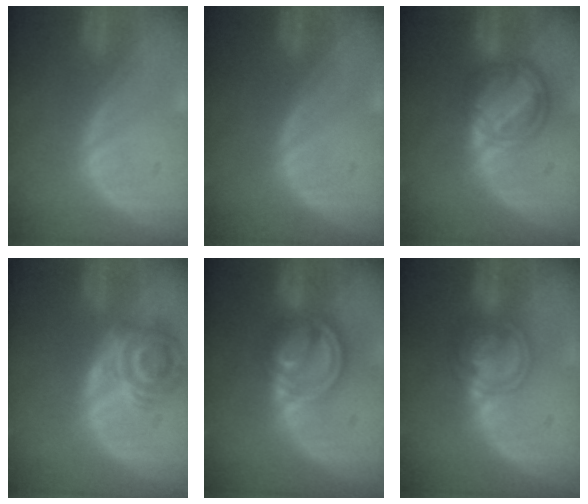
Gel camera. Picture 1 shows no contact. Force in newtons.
{"total": 0.0}
{"total": 8.4, "press": 7.1, "slide": 4.5}
{"total": 6.4, "press": 6.3, "slide": 0.8}
{"total": 8.1, "press": 6.9, "slide": 4.2}
{"total": 6.3, "press": 5.5, "slide": 3.2}